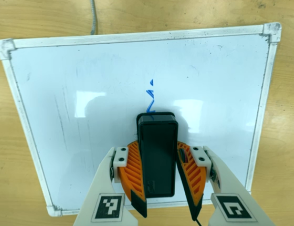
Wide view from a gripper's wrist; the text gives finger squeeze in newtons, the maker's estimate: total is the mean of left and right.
{"total": 9.7, "left": 9.6, "right": 9.8}